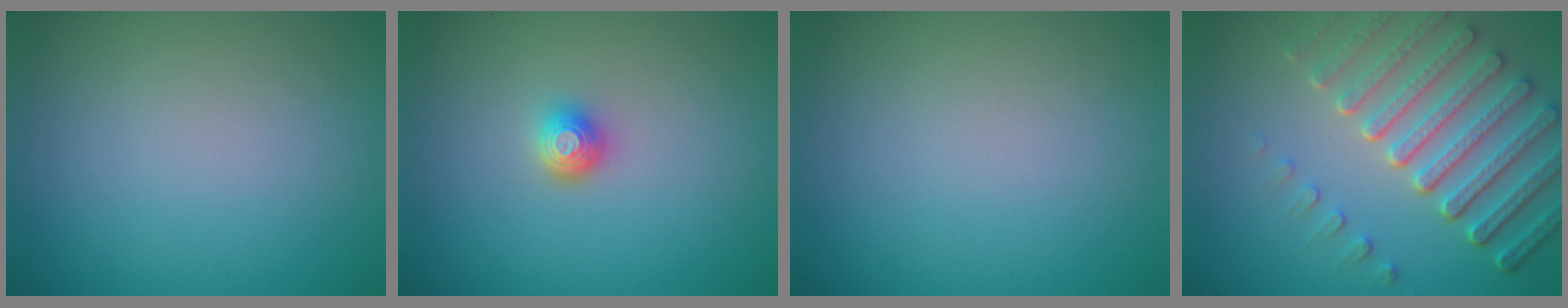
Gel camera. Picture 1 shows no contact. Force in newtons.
{"total": 1.7, "press": 1.3, "slide": 1.1}
{"total": 0.0}
{"total": 7.0, "press": 5.3, "slide": 4.5}